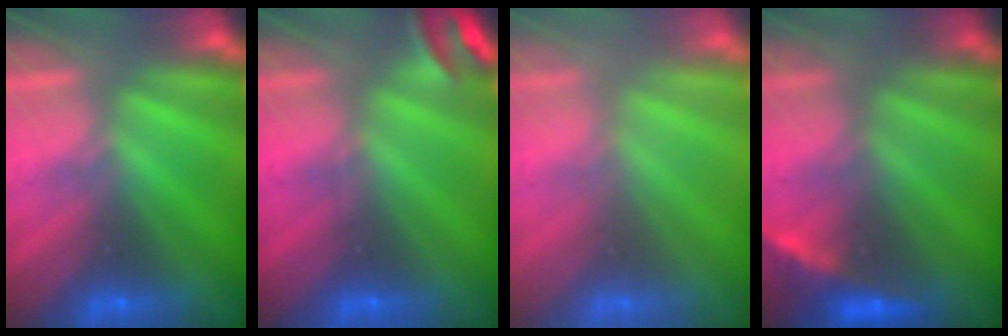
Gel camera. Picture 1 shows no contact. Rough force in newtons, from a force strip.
{"total": 2.8}
{"total": 2.4}
{"total": 2.3}